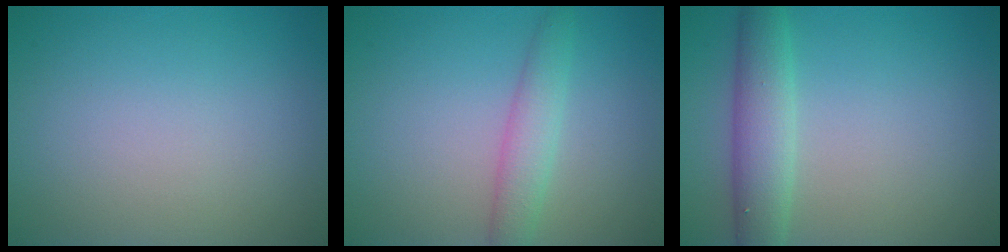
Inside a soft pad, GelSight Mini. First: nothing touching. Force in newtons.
{"total": 2.6, "press": 2.6, "slide": 0.1}
{"total": 4.0, "press": 4.0, "slide": 0.2}